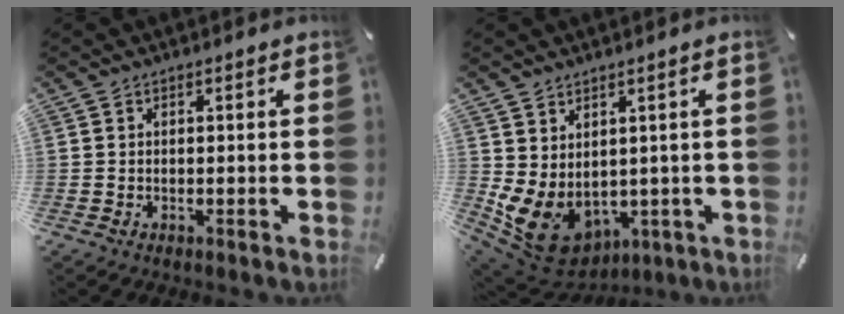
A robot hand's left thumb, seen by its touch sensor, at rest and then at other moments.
{"total": 7.0, "force": [1.1, 6.3, 2.9], "torque": [-0.079, -0.023, 0.028]}